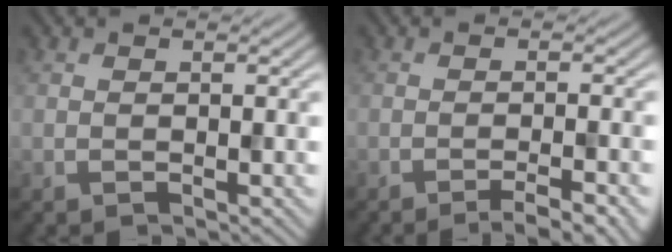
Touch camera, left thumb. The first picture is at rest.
{"total": 5.1, "force": [-3.3, 0.8, 3.7], "torque": [-0.050, 0.013, -0.056]}